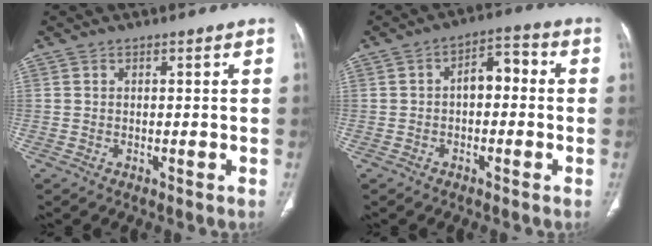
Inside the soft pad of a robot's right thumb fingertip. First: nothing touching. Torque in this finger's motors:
{"motor_torque": [0.46, 1.46, 0.91, 0.17, 0.04]}